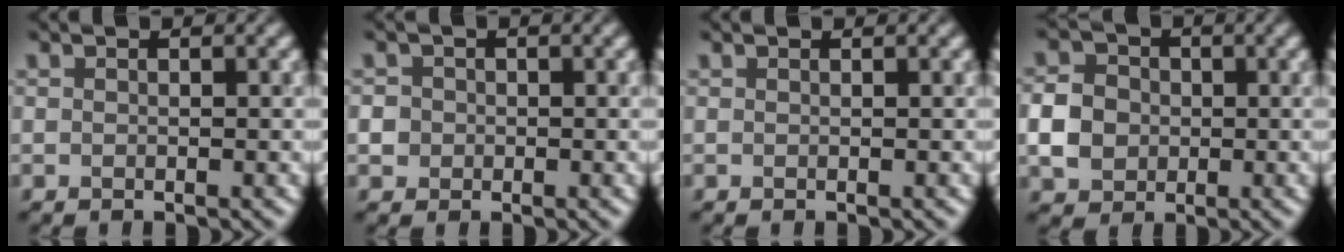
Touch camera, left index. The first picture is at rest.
{"total": 3.5, "force": [-0.1, 3.2, 1.2], "torque": [-0.007, 0.023, -0.030]}
{"total": 0.0}
{"total": 4.3, "force": [-0.7, 3.8, 2.0], "torque": [-0.043, 0.004, -0.018]}